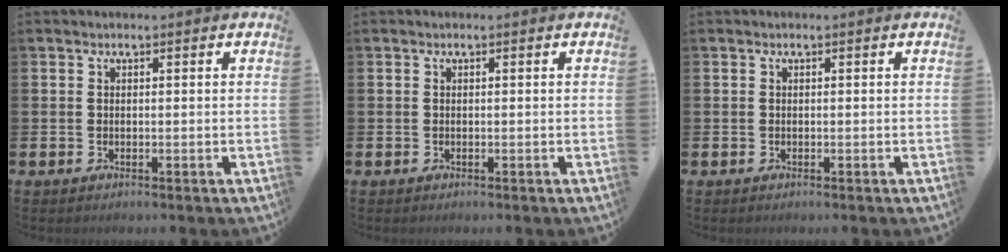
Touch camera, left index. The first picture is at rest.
{"total": 0.0}
{"total": 0.0}